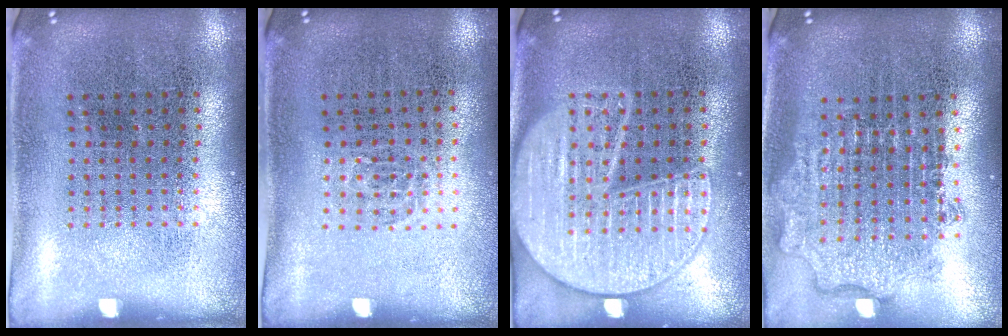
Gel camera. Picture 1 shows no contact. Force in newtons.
{"total": 0.5, "press": 0.4, "slide": 0.3}
{"total": 3.4, "press": 3.4, "slide": 0.3}
{"total": 1.9, "press": 1.5, "slide": 1.2}